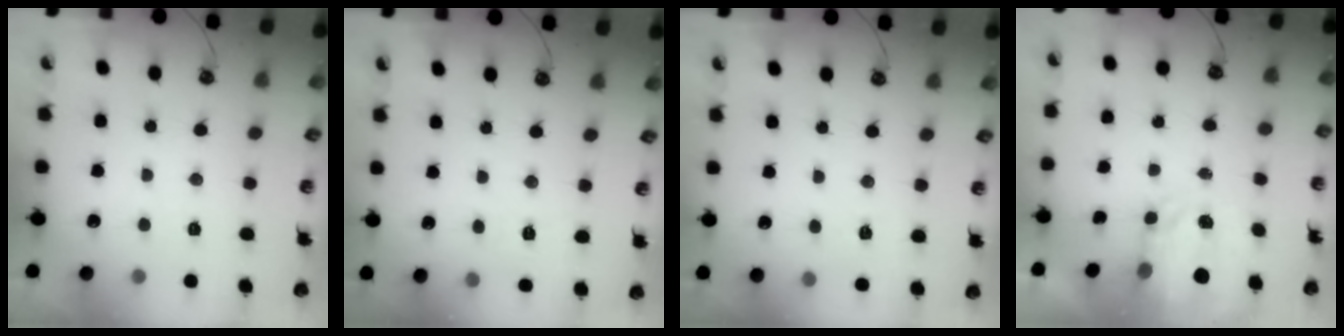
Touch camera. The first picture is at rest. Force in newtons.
{"total": 3.0, "press": 3.0, "slide": 0.1}
{"total": 4.1, "press": 4.1, "slide": 0.6}
{"total": 3.7, "press": 3.7, "slide": 0.5}